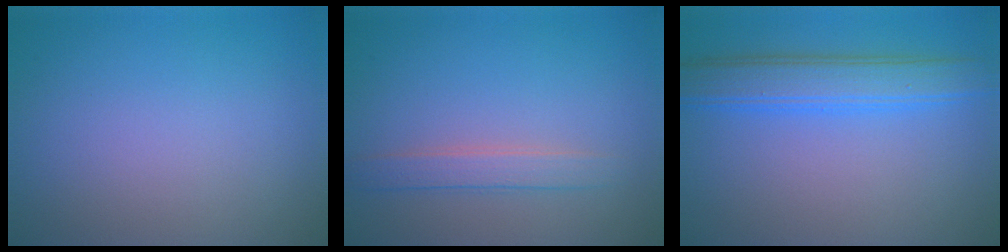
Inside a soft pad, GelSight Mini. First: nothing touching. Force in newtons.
{"total": 2.1, "press": 2.1, "slide": 0.1}
{"total": 4.8, "press": 4.8, "slide": 0.3}